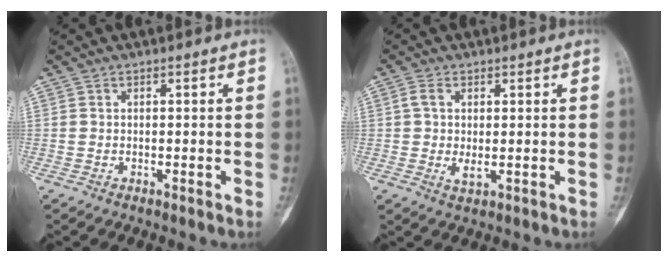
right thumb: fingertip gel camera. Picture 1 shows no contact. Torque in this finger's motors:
{"motor_torque": [0.12, 0.12, 0.59, -0.16, 0.00]}